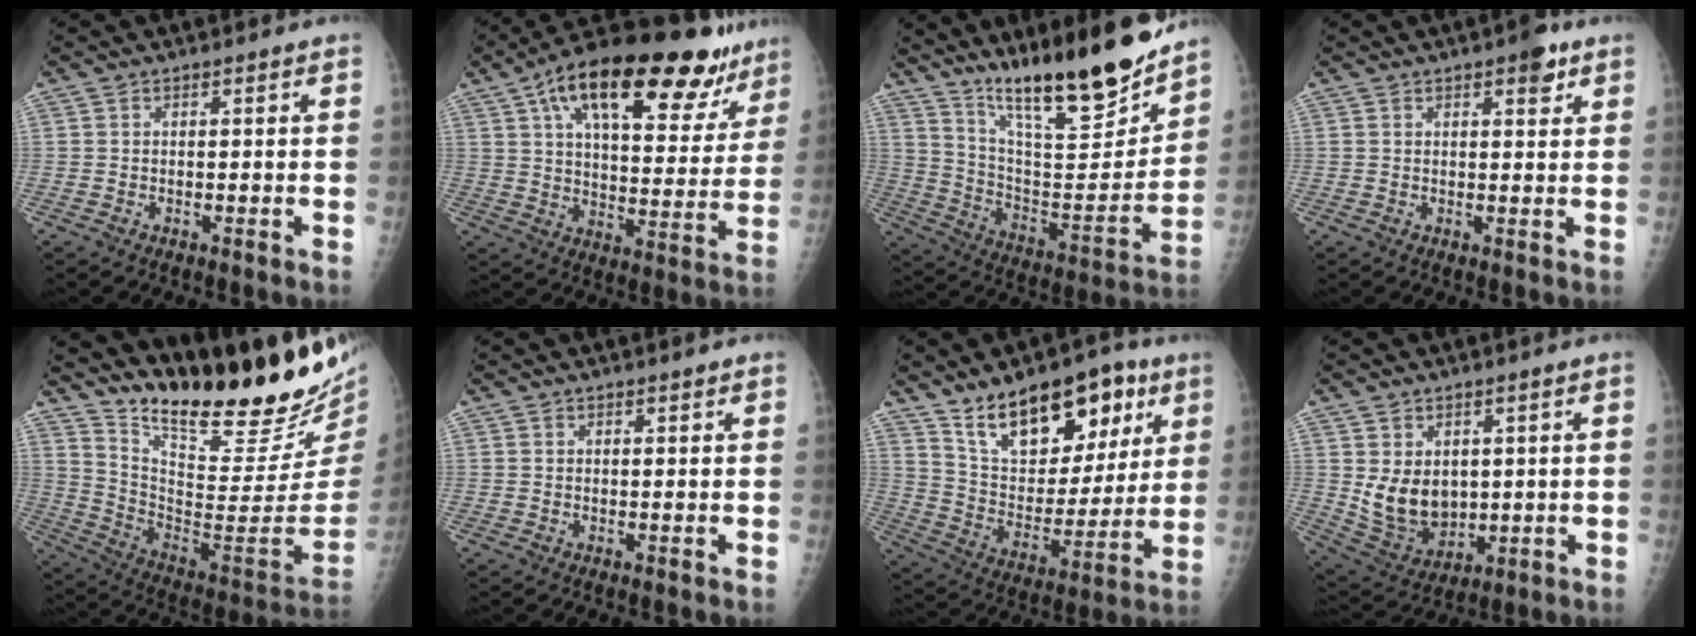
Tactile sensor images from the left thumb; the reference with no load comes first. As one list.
[{"total": 27.2, "force": [16.0, 11.3, 18.9], "torque": [-0.248, -0.010, 0.238]}, {"total": 22.2, "force": [17.5, 3.5, 13.1], "torque": [-0.179, -0.105, 0.298]}, {"total": 3.8, "force": [2.2, 1.4, 2.7], "torque": [-0.024, -0.008, 0.026]}, {"total": 27.4, "force": [23.7, 4.0, 13.2], "torque": [-0.181, -0.172, 0.353]}, {"total": 0.9, "force": [0.7, 0.1, 0.5], "torque": [-0.004, -0.003, 0.011]}, {"total": 20.5, "force": [12.1, 10.7, 12.6], "torque": [-0.145, -0.054, 0.208]}, {"total": 9.5, "force": [1.5, 7.1, 6.1], "torque": [-0.079, -0.024, 0.054]}]